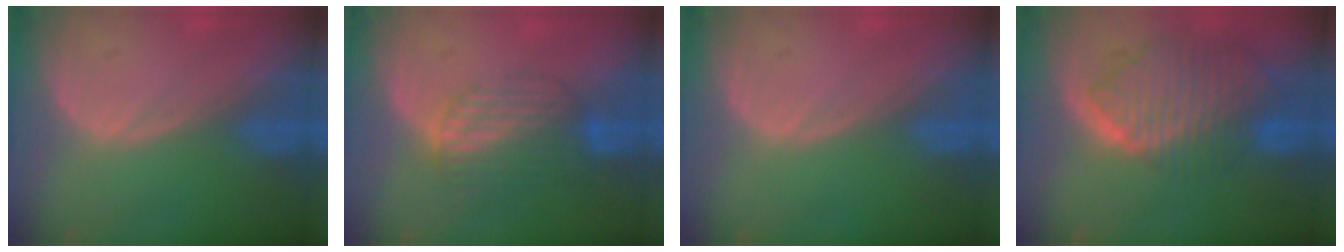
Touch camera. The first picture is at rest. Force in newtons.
{"total": 6.9, "press": 5.8, "slide": 3.8}
{"total": 0.0}
{"total": 9.9, "press": 8.5, "slide": 5.1}